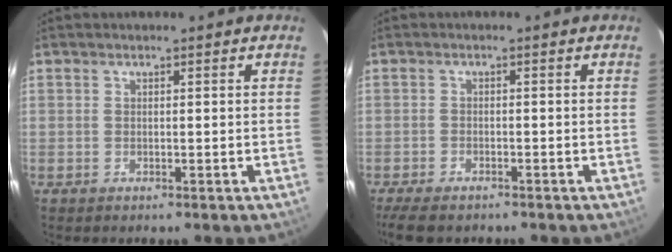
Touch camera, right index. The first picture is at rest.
{"total": 6.7, "force": [-5.4, 2.4, 3.1], "torque": [-0.081, -0.021, -0.094]}